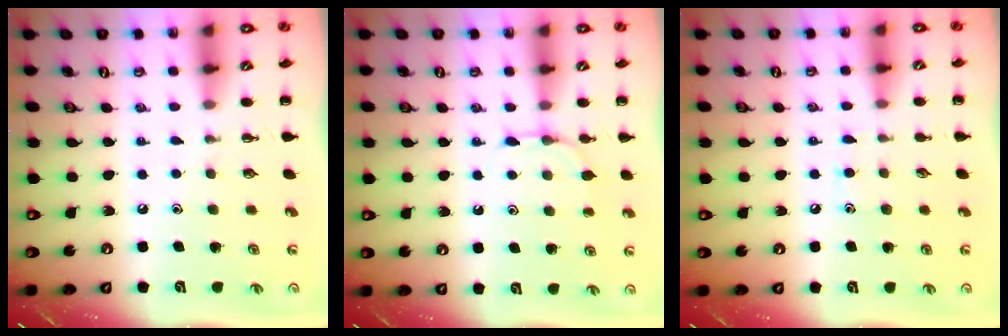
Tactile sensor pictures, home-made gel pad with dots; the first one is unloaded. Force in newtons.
{"total": 4.9, "press": 4.6, "slide": 1.5}
{"total": 5.7, "press": 5.4, "slide": 1.8}